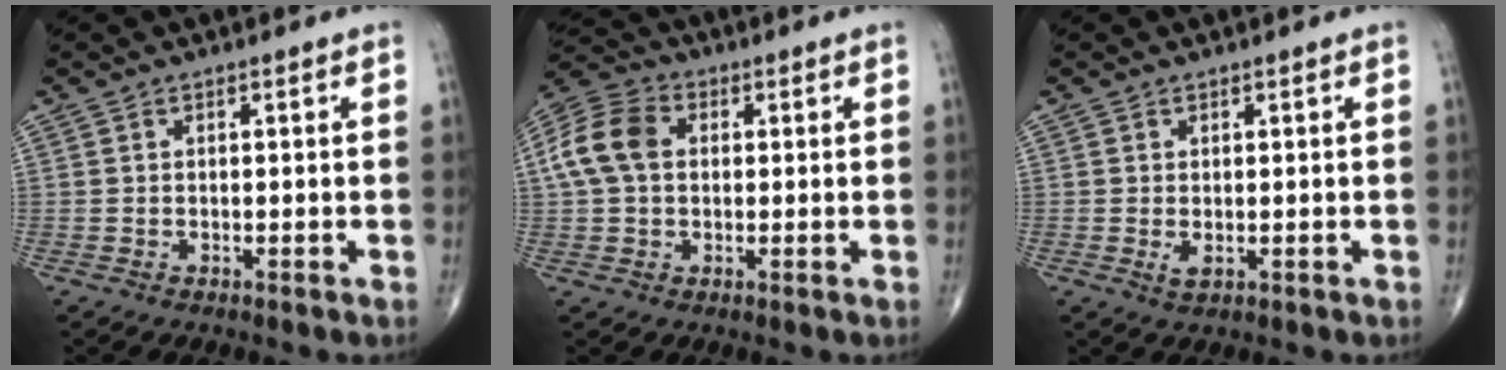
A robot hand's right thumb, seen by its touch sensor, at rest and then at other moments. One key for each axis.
{"total": 10.1, "fx": 1.4, "fy": 7.3, "fz": 6.9, "tx": -0.139, "ty": 0.026, "tz": 0.020}
{"total": 1.5, "fx": -0.1, "fy": 0.8, "fz": 1.3, "tx": -0.023, "ty": -0.005, "tz": 0.001}